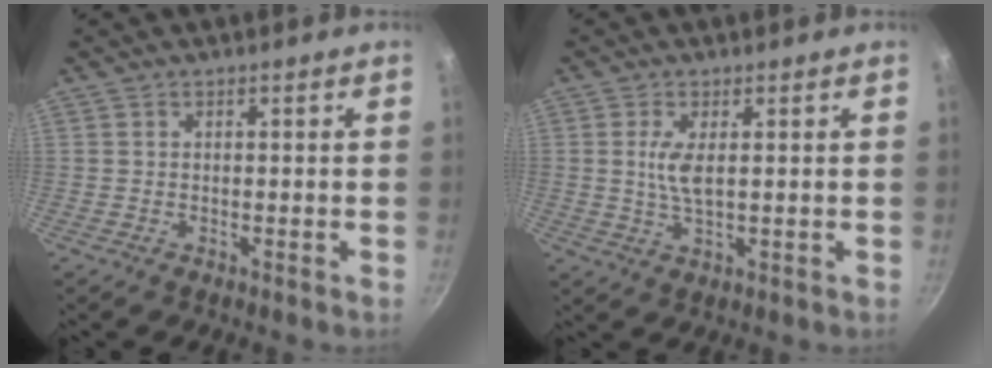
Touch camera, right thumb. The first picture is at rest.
{"total": 4.5, "force": [0.8, 1.6, 4.1], "torque": [-0.087, -0.003, 0.016]}